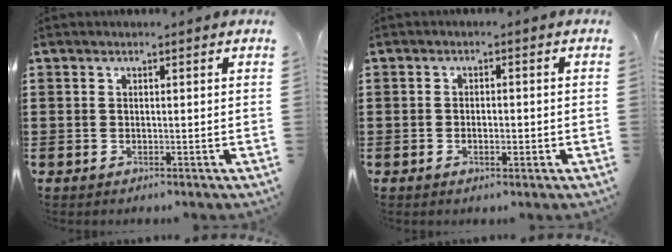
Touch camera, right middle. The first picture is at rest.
{"total": 1.9, "force": [-0.7, 0.8, 1.6], "torque": [-0.029, 0.004, -0.014]}